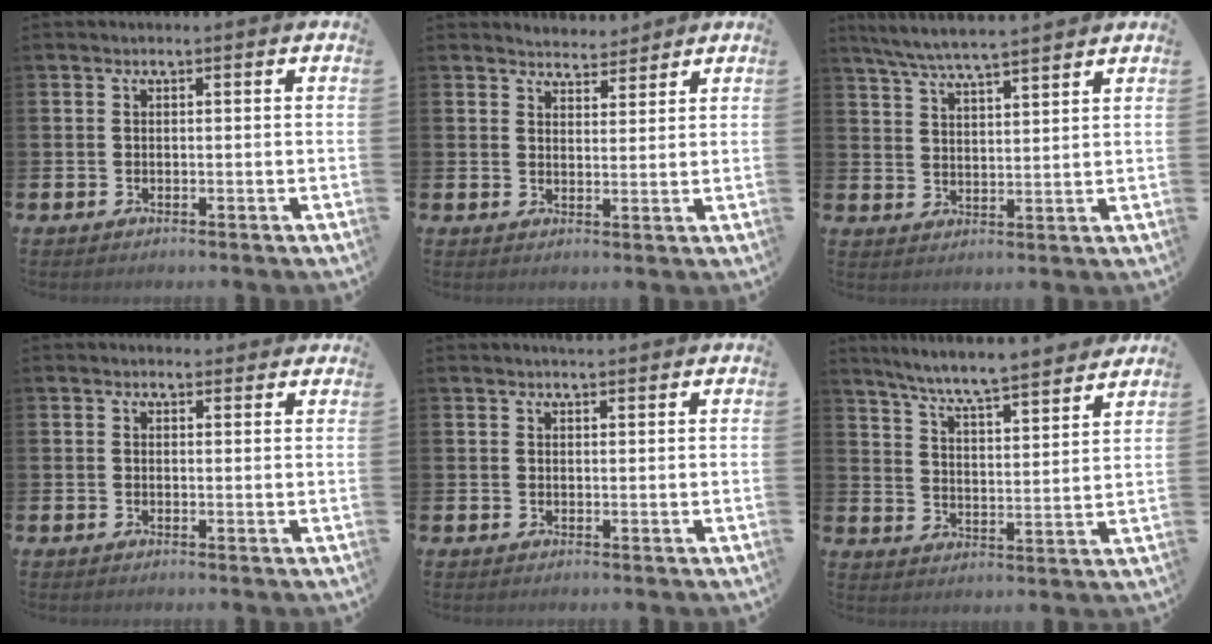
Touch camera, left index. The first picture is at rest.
{"total": 4.7, "force": [4.7, 0.5, -0.2], "torque": [-0.007, -0.032, 0.084]}
{"total": 6.2, "force": [5.9, 0.1, 1.8], "torque": [-0.056, -0.025, 0.108]}
{"total": 1.5, "force": [1.4, 0.5, 0.0], "torque": [0.016, -0.006, 0.022]}
{"total": 1.8, "force": [1.7, 0.3, 0.1], "torque": [0.007, -0.007, 0.030]}
{"total": 7.2, "force": [6.9, -0.3, 2.2], "torque": [-0.072, -0.053, 0.118]}